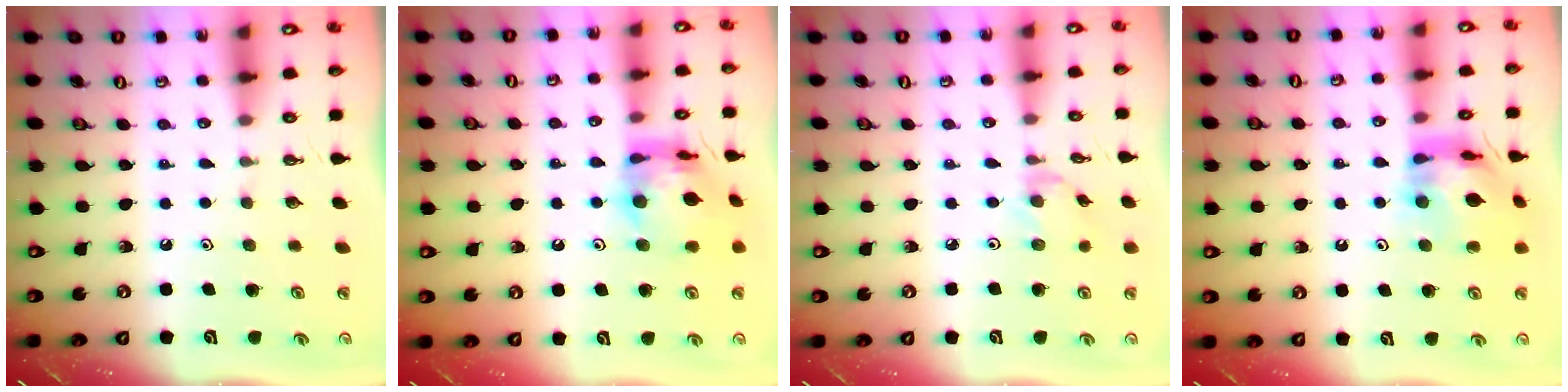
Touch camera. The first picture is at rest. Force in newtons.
{"total": 12.3, "press": 12.2, "slide": 1.4}
{"total": 3.0, "press": 3.0, "slide": 0.5}
{"total": 12.3, "press": 12.2, "slide": 1.1}